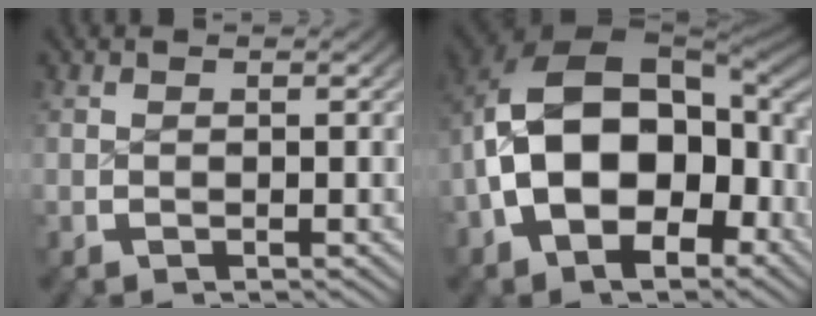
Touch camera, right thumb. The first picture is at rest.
{"total": 16.8, "force": [-3.1, 12.2, 11.2], "torque": [-0.234, -0.049, -0.041]}